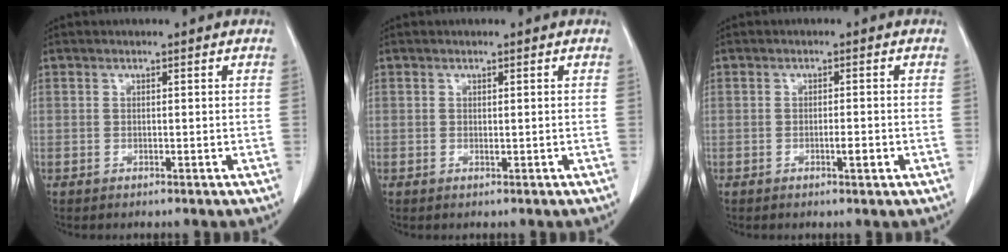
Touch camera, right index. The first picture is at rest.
{"total": 0.0}
{"total": 2.0, "force": [-0.8, 0.3, 1.8], "torque": [-0.029, 0.000, -0.011]}